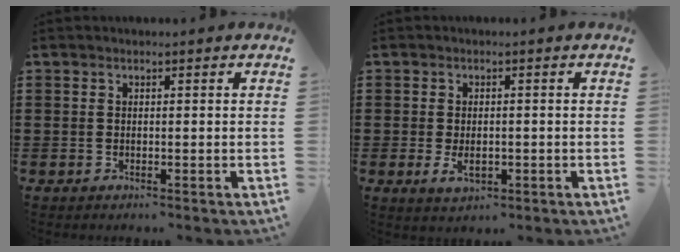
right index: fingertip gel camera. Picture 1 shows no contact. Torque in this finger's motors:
{"motor_torque": [0.59, 0.59, 0.34, 0.09]}